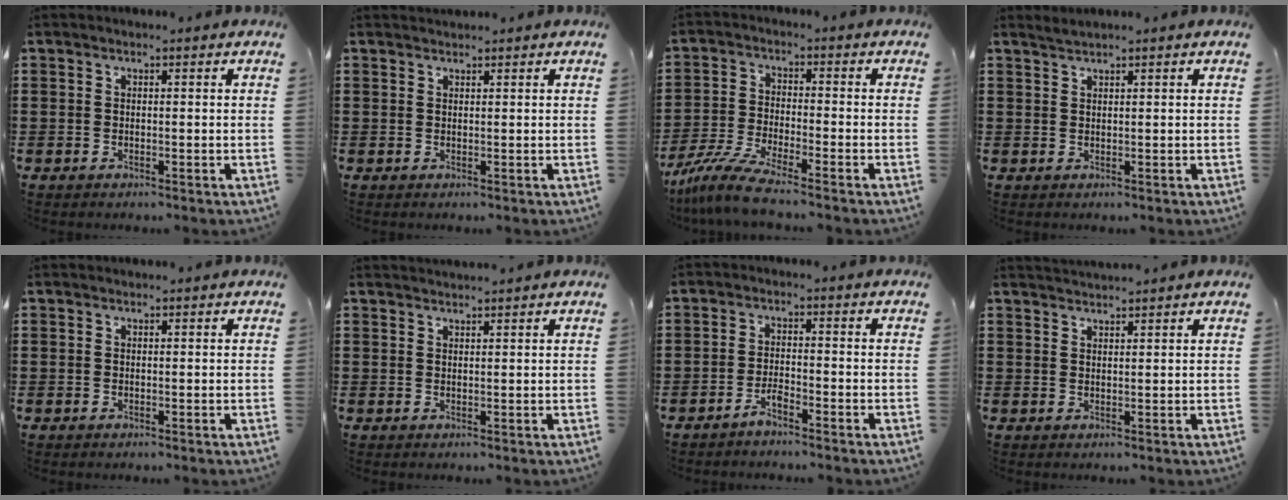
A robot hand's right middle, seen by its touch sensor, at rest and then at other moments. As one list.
[{"total": 0.9, "force": [0.9, 0.3, -0.2], "torque": [0.001, 0.000, 0.018]}, {"total": 6.5, "force": [-5.4, 0.2, 3.6], "torque": [-0.091, -0.020, -0.107]}, {"total": 1.2, "force": [1.2, -0.3, 0.3], "torque": [-0.007, -0.001, 0.023]}, {"total": 0.0}, {"total": 1.4, "force": [1.4, -0.2, 0.0], "torque": [-0.002, -0.001, 0.027]}, {"total": 2.4, "force": [-2.1, 0.2, 1.1], "torque": [-0.023, 0.005, -0.040]}, {"total": 1.7, "force": [1.7, -0.1, -0.1], "torque": [-0.003, 0.002, 0.033]}]